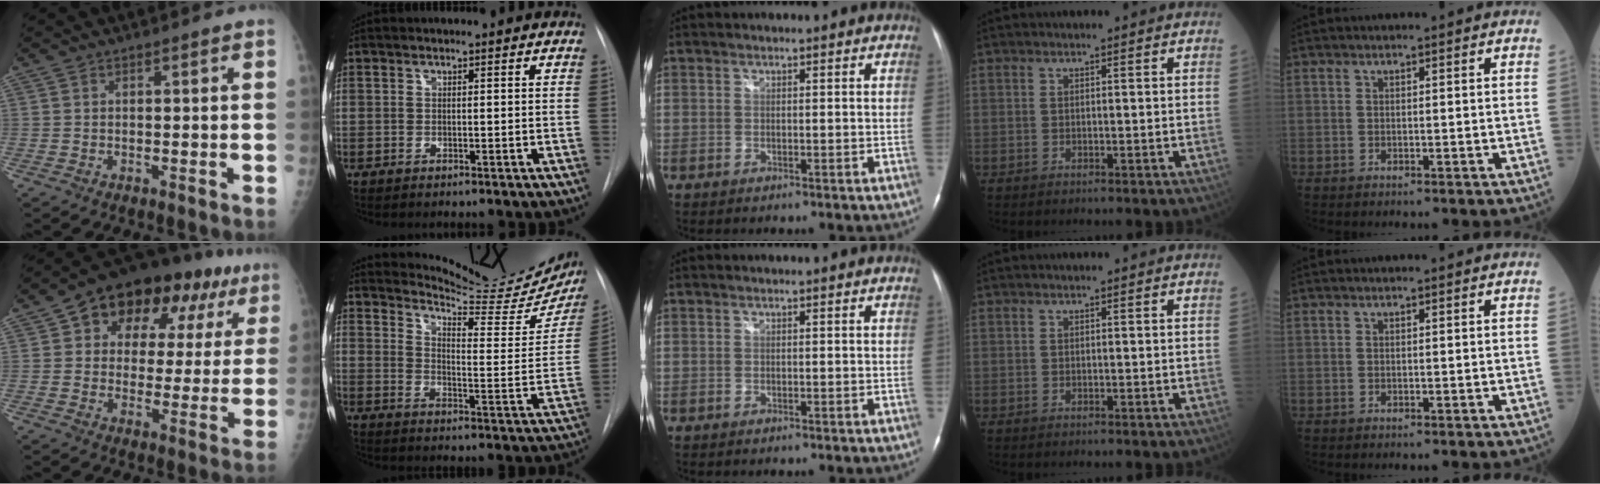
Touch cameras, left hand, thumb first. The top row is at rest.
{"thumb": {"total": 21.4, "force": [9.9, 12.6, 14.1], "torque": [-0.150, 0.015, 0.139]}, "index": {"total": 19.2, "force": [18.1, 2.1, 6.0], "torque": [-0.084, -0.091, 0.221]}}